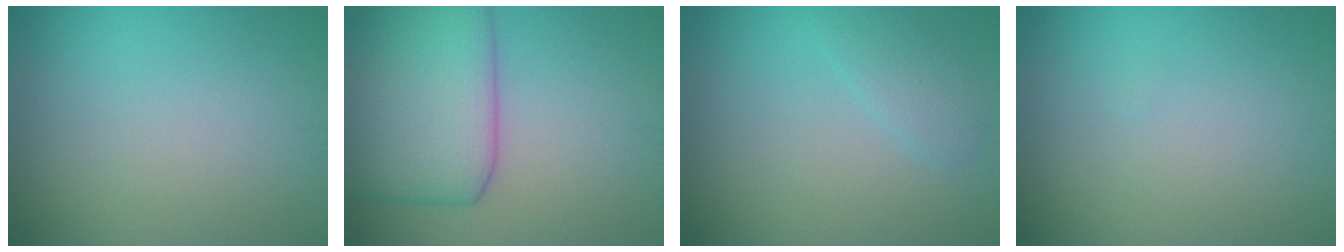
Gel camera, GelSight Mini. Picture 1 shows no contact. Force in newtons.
{"total": 10.6, "press": 10.6, "slide": 0.3}
{"total": 1.6, "press": 1.6, "slide": 0.0}
{"total": 0.0}